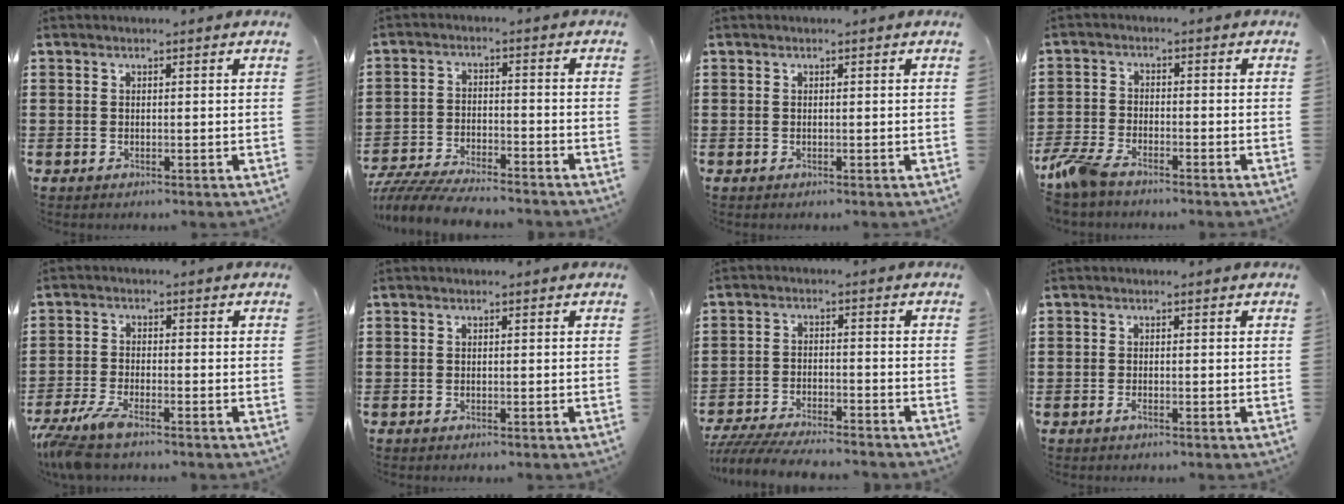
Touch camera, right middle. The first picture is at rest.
{"total": 6.3, "force": [-6.0, 0.6, 1.5], "torque": [-0.033, 0.002, -0.118]}
{"total": 0.0}
{"total": 4.8, "force": [-4.0, 1.2, 2.4], "torque": [-0.074, -0.008, -0.084]}
{"total": 4.6, "force": [-3.8, 0.3, 2.5], "torque": [-0.078, -0.021, -0.080]}
{"total": 0.0}
{"total": 5.5, "force": [-5.2, 0.4, 1.5], "torque": [-0.036, -0.007, -0.105]}
{"total": 0.9, "force": [-0.7, 0.3, 0.5], "torque": [-0.011, -0.006, -0.013]}